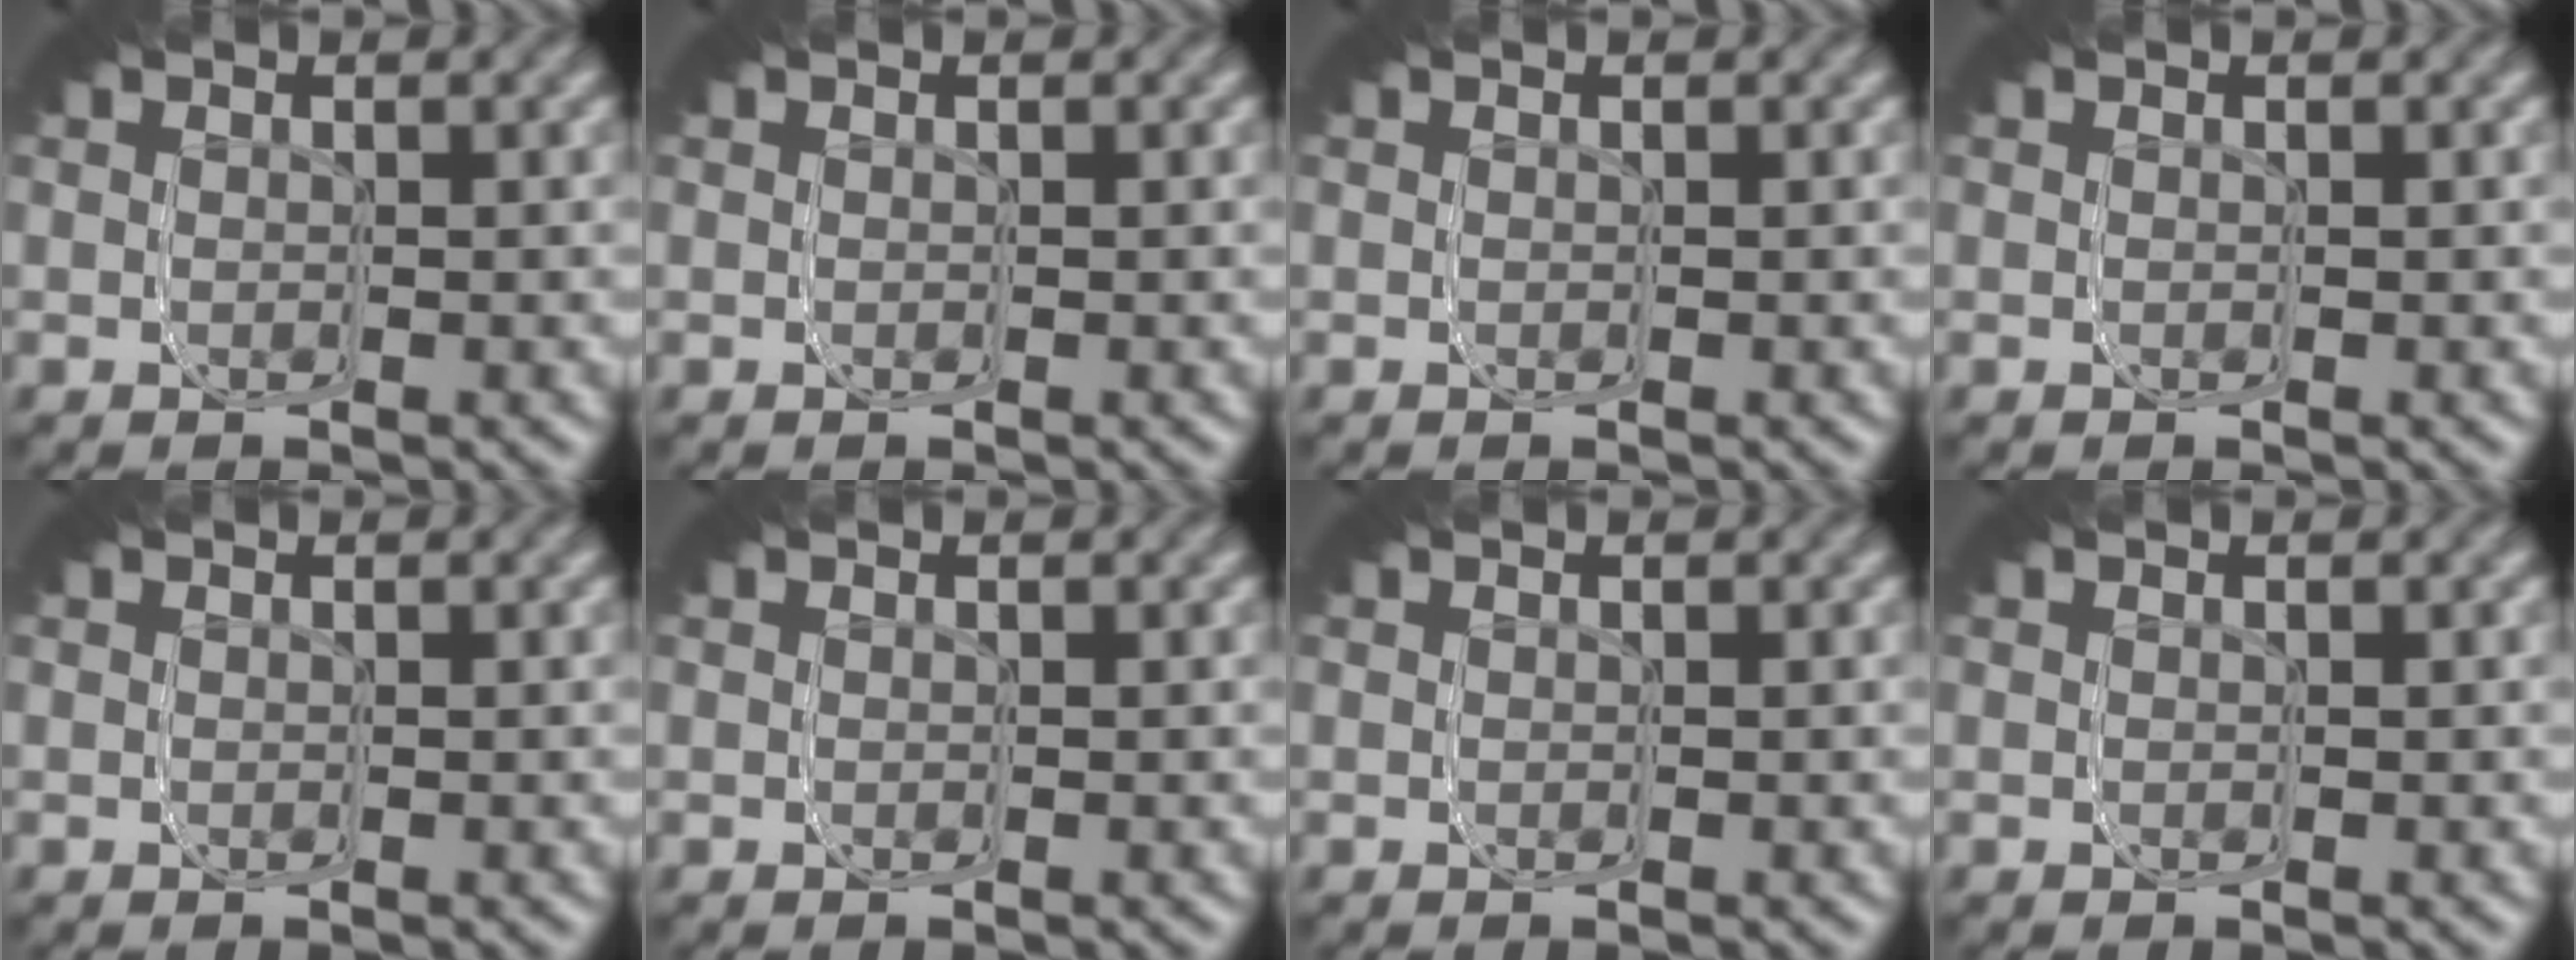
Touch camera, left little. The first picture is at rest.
{"total": 0.0}
{"total": 0.0}
{"total": 0.0}
{"total": 0.0}
{"total": 0.0}
{"total": 0.0}
{"total": 0.0}